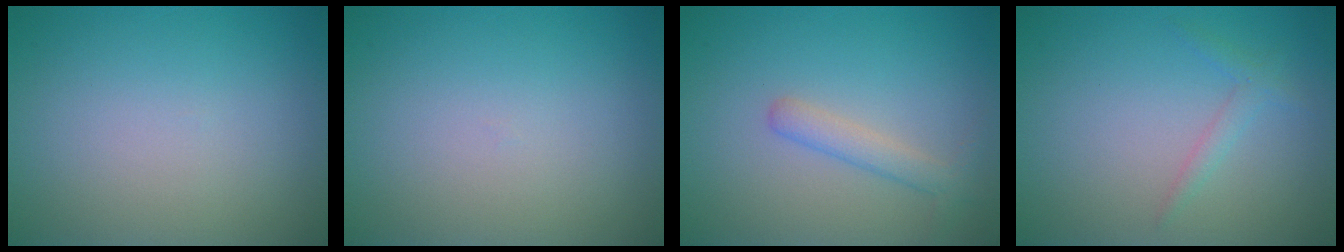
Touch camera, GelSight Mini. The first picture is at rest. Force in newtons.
{"total": 0.0}
{"total": 2.0, "press": 2.0, "slide": 0.1}
{"total": 1.2, "press": 1.2, "slide": 0.1}